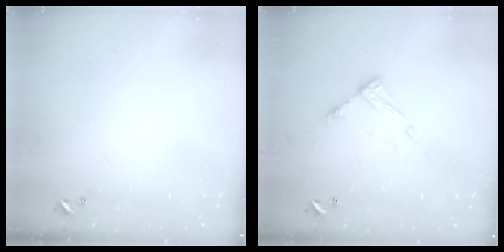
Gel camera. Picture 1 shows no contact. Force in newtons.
{"total": 9.4, "press": 9.4, "slide": 0.5}